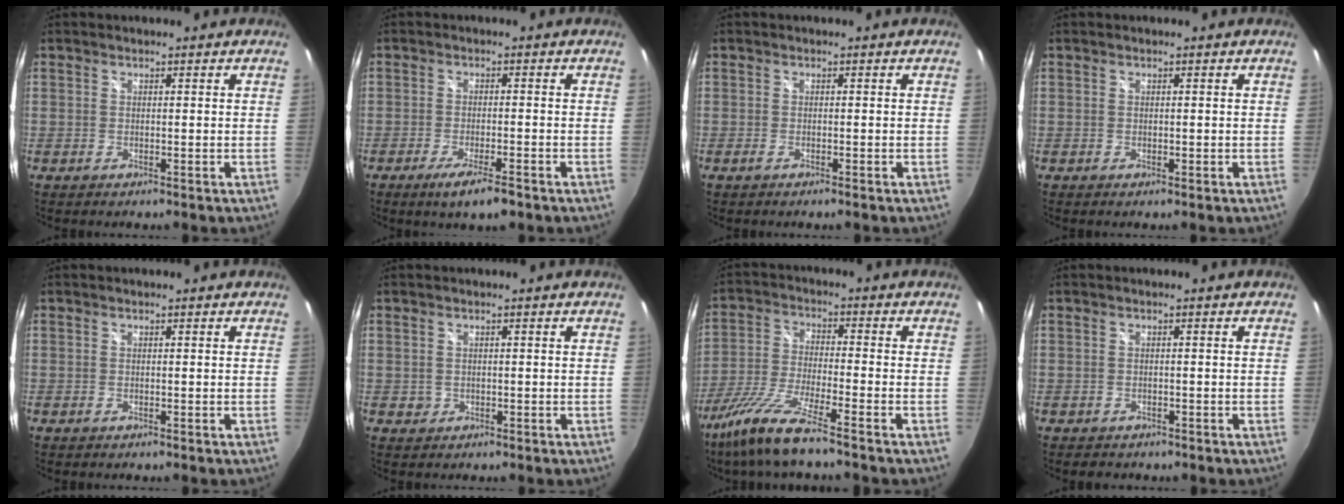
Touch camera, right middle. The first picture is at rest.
{"total": 5.8, "force": [-3.9, 0.9, 4.2], "torque": [-0.088, -0.013, -0.065]}
{"total": 1.1, "force": [-0.9, 0.0, 0.7], "torque": [-0.013, -0.001, -0.017]}
{"total": 0.0}
{"total": 0.0}
{"total": 1.2, "force": [-0.1, 1.2, 0.2], "torque": [-0.001, -0.002, -0.002]}
{"total": 10.8, "force": [-8.2, -0.2, 7.1], "torque": [-0.152, -0.025, -0.156]}
{"total": 1.9, "force": [-1.5, 1.2, 0.5], "torque": [-0.014, -0.005, -0.019]}